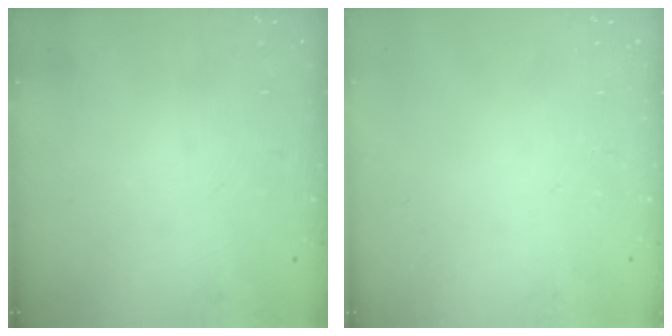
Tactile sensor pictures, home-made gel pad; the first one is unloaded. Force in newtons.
{"total": 0.0}